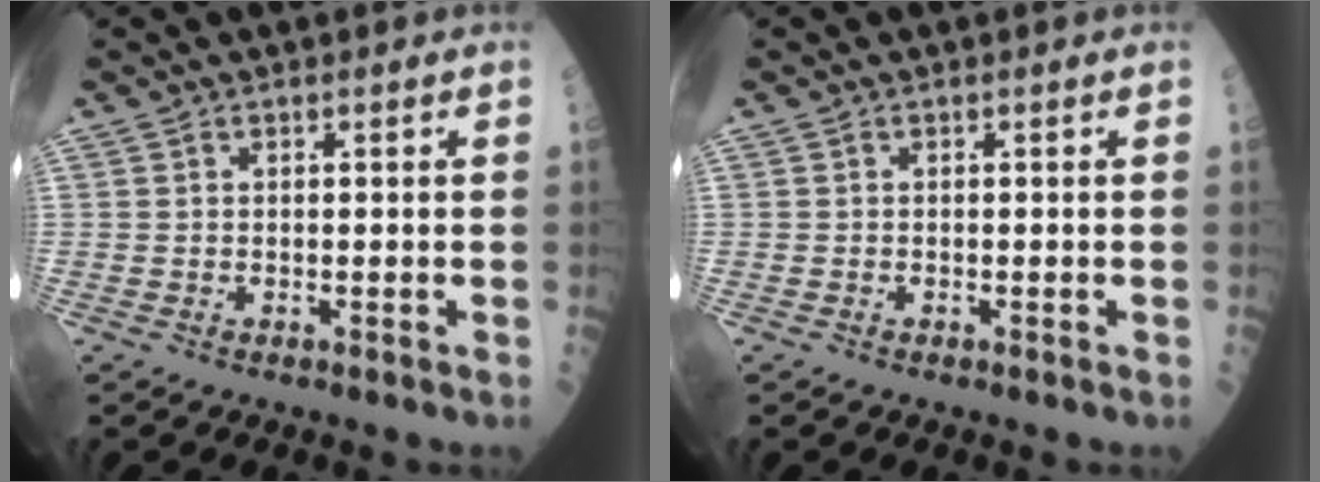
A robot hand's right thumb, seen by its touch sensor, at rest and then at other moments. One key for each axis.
{"total": 0.0}